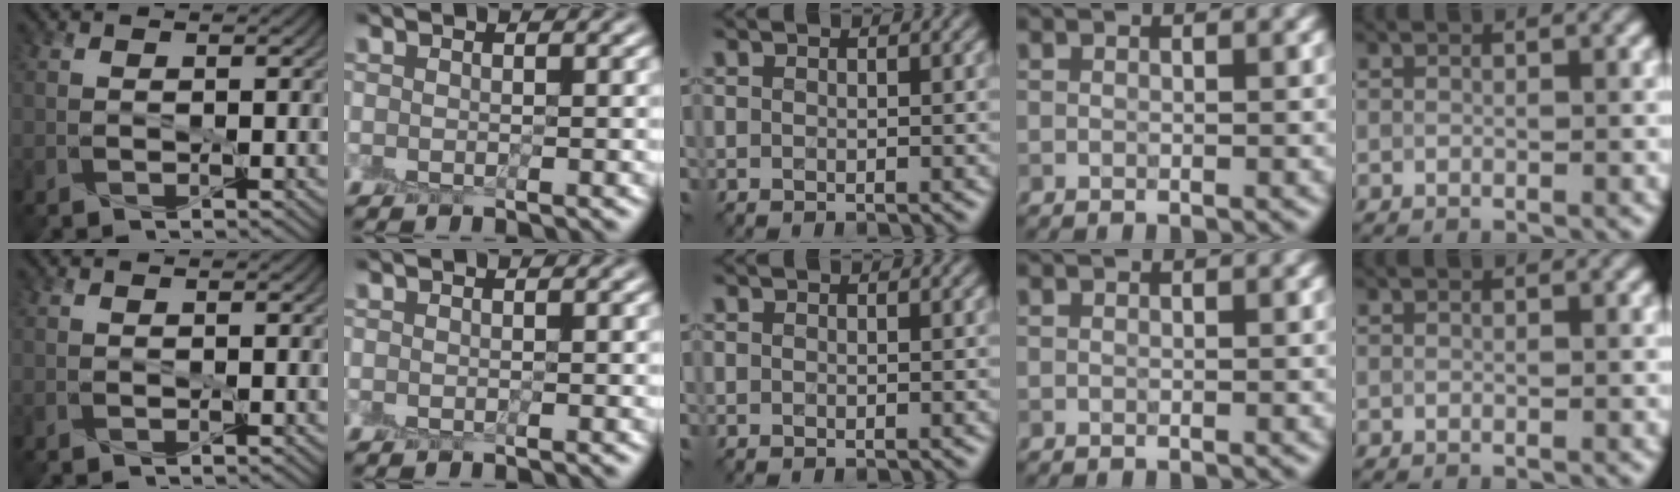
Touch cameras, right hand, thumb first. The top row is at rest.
{}